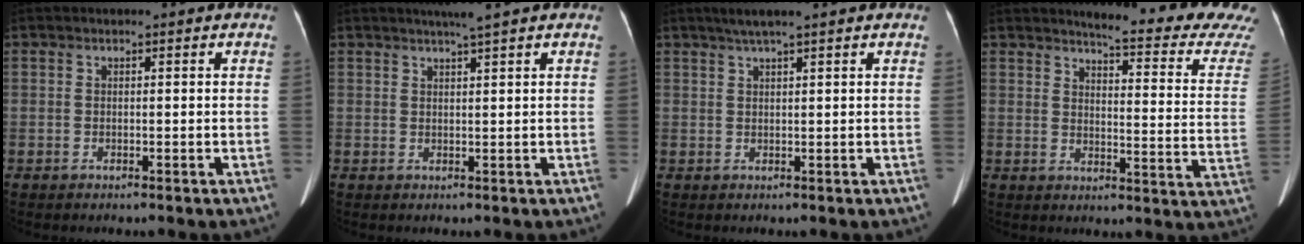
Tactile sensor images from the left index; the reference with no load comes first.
{"total": 2.8, "force": [2.2, -0.8, 1.6], "torque": [-0.024, 0.003, 0.039]}
{"total": 3.7, "force": [2.8, -0.2, 2.4], "torque": [-0.045, 0.018, 0.050]}
{"total": 19.3, "force": [18.2, 0.2, 6.2], "torque": [-0.077, -0.118, 0.196]}